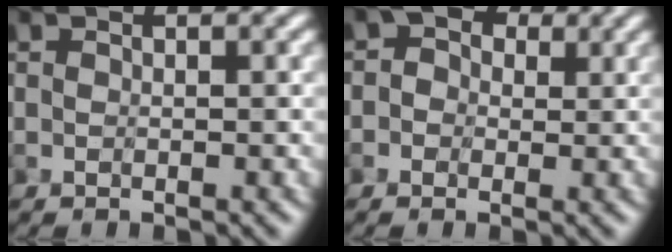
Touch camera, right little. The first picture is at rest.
{"total": 3.3, "force": [1.0, 2.5, 1.9], "torque": [-0.022, 0.010, -0.001]}